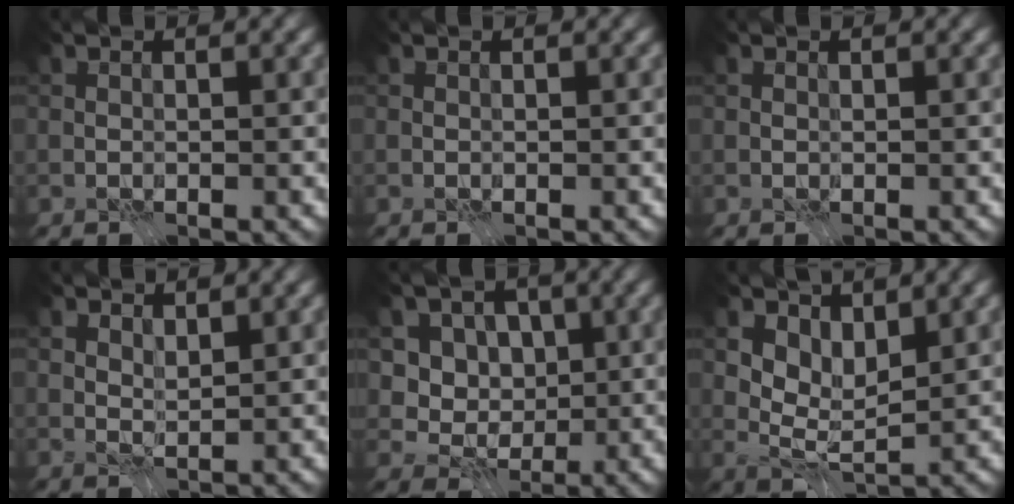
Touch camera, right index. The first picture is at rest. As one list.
[{"total": 0.0}, {"total": 0.0}, {"total": 1.6, "force": [1.0, 0.7, 1.0], "torque": [-0.021, -0.002, 0.018]}, {"total": 7.7, "force": [1.6, 6.6, 3.6], "torque": [-0.040, 0.010, 0.007]}, {"total": 2.9, "force": [1.6, 1.5, 1.9], "torque": [-0.037, -0.009, 0.024]}]